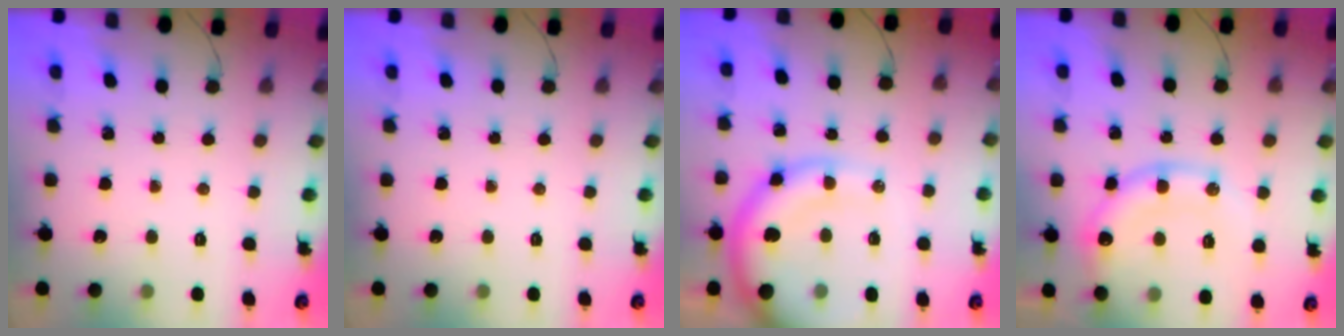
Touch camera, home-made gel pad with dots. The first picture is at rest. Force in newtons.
{"total": 0.0}
{"total": 14.5, "press": 13.9, "slide": 3.9}
{"total": 16.8, "press": 16.7, "slide": 2.2}